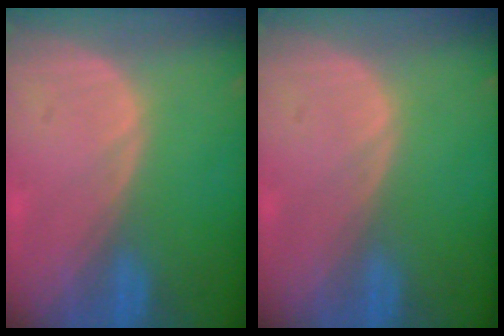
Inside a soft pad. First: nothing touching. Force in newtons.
{"total": 0.0}